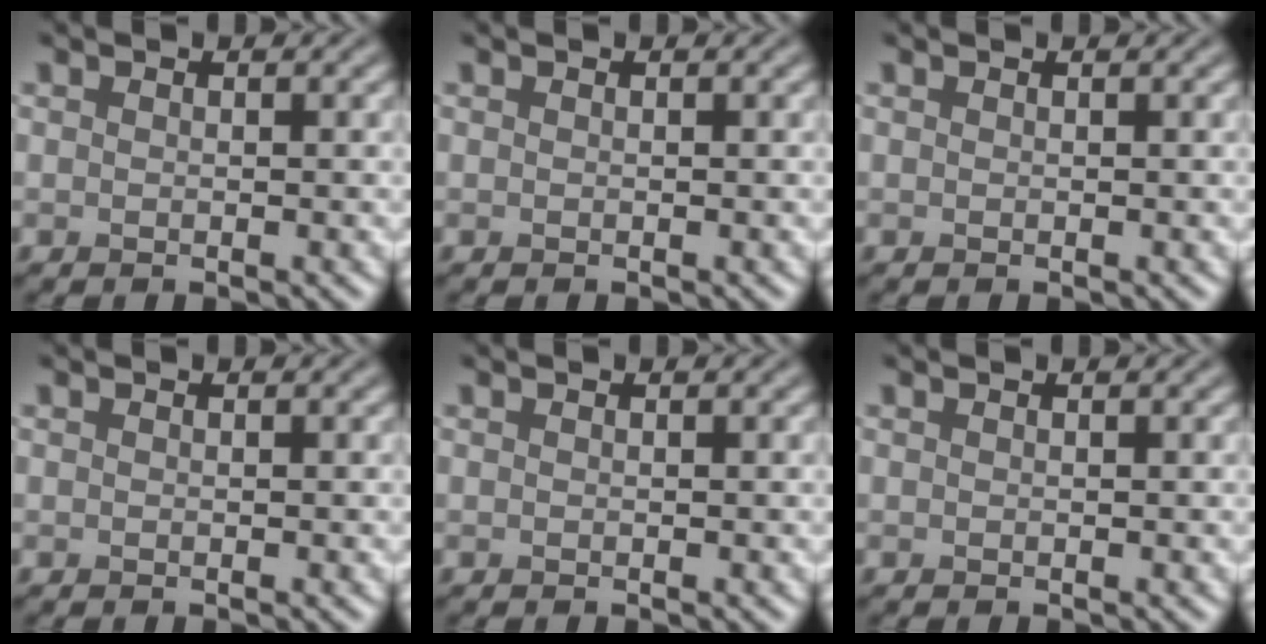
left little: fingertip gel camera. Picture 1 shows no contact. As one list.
[{"total": 0.0}, {"total": 0.0}, {"total": 0.0}, {"total": 0.0}, {"total": 0.0}]